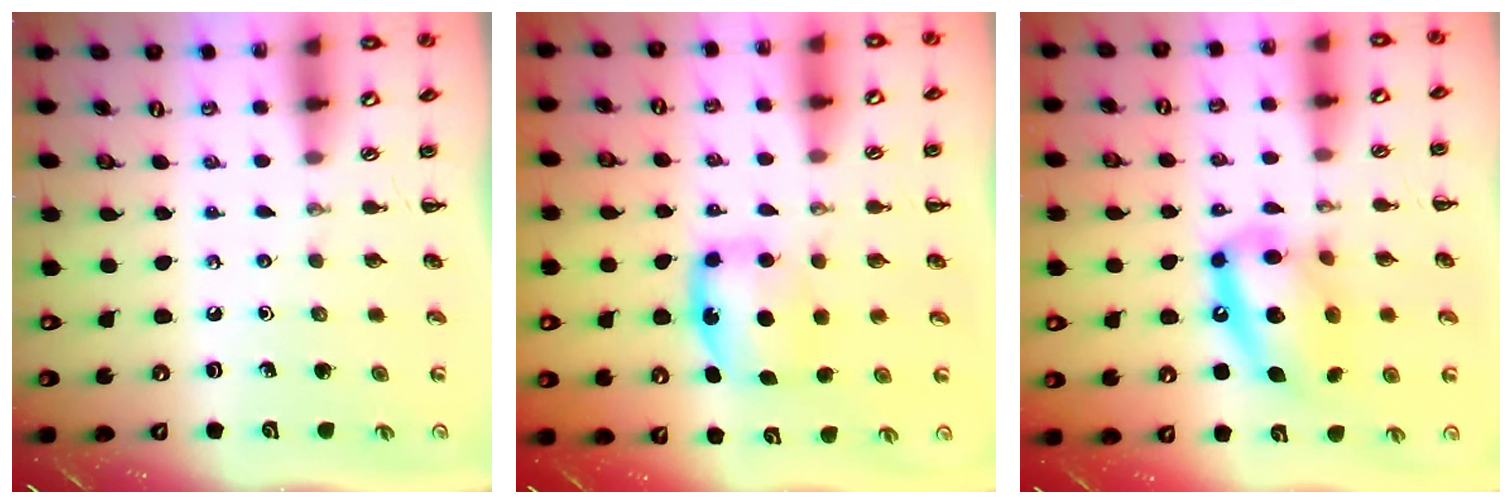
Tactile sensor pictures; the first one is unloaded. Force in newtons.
{"total": 6.5, "press": 6.4, "slide": 0.7}
{"total": 15.3, "press": 14.9, "slide": 3.3}